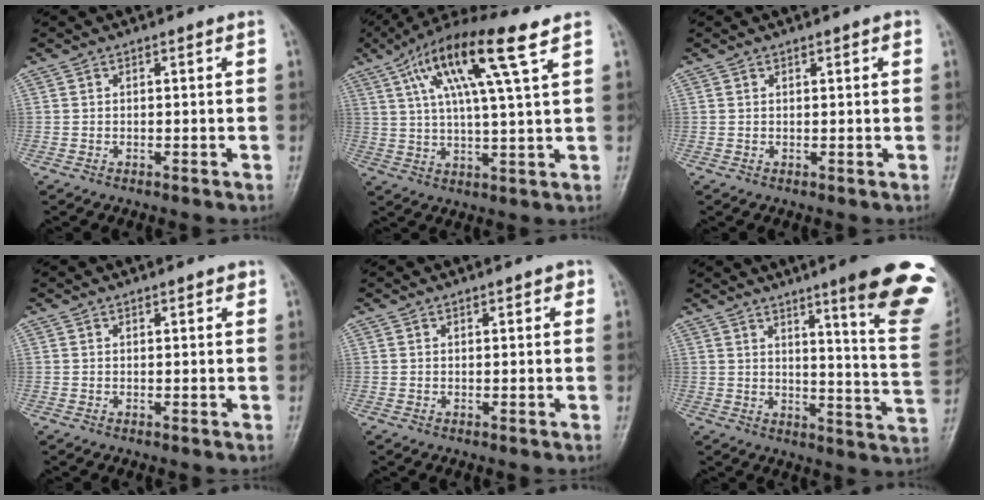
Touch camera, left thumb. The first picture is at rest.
{"total": 15.5, "force": [7.2, 2.0, 13.5], "torque": [-0.254, 0.001, 0.127]}
{"total": 1.1, "force": [0.7, 0.5, 0.7], "torque": [-0.003, -0.001, 0.008]}
{"total": 1.3, "force": [0.9, 0.6, 0.7], "torque": [-0.001, -0.003, 0.010]}
{"total": 1.5, "force": [0.9, 0.8, 0.9], "torque": [-0.001, -0.002, 0.009]}
{"total": 20.5, "force": [12.6, 2.1, 16.0], "torque": [-0.179, -0.072, 0.159]}